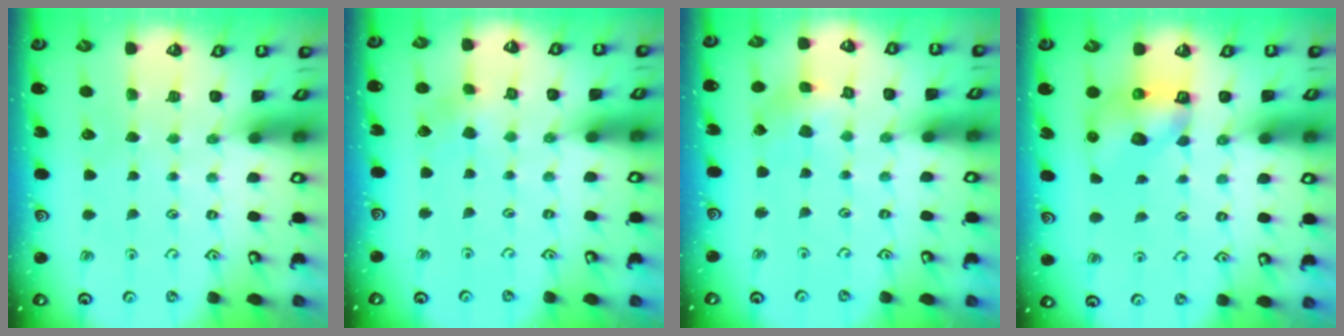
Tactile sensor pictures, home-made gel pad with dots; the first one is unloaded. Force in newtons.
{"total": 2.9, "press": 2.8, "slide": 0.8}
{"total": 2.6, "press": 2.6, "slide": 0.1}
{"total": 8.2, "press": 8.2, "slide": 0.7}